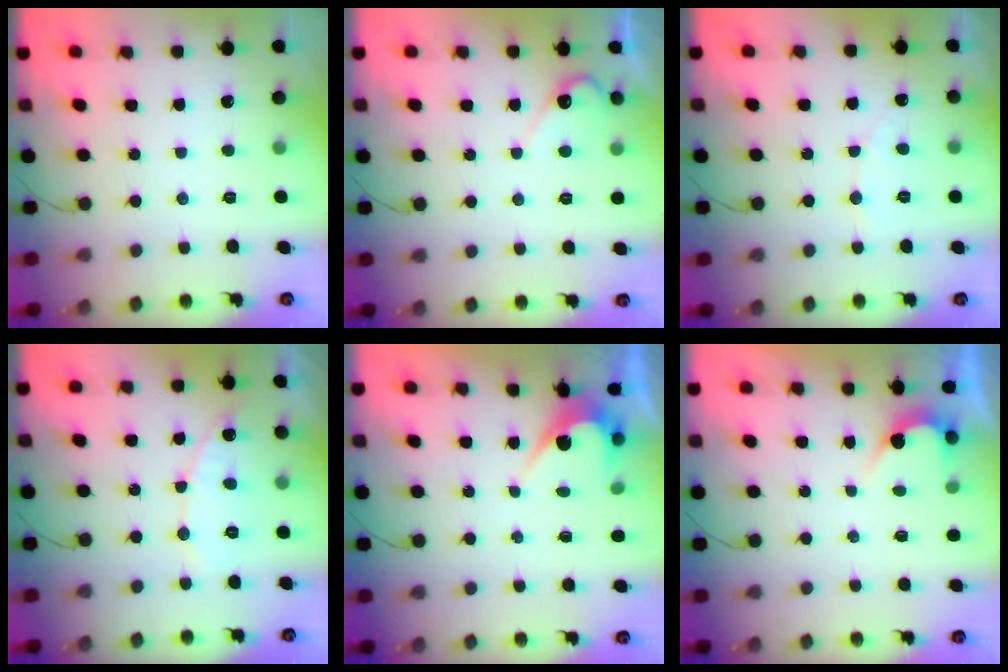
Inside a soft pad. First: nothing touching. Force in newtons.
{"total": 5.4, "press": 5.4, "slide": 0.4}
{"total": 3.9, "press": 3.9, "slide": 0.3}
{"total": 8.1, "press": 8.1, "slide": 0.5}
{"total": 3.5, "press": 3.5, "slide": 0.2}
{"total": 2.7, "press": 2.7, "slide": 0.2}